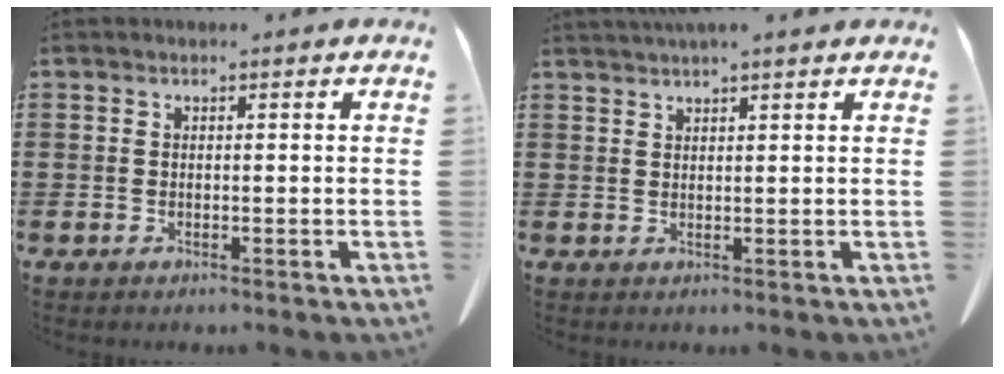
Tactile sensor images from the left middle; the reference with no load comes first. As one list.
[{"total": 1.9, "force": [1.8, -0.1, 0.8], "torque": [-0.018, 0.000, 0.034]}]